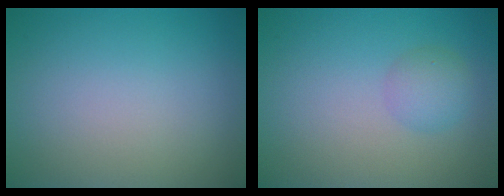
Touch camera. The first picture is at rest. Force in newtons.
{"total": 1.9, "press": 1.9, "slide": 0.0}